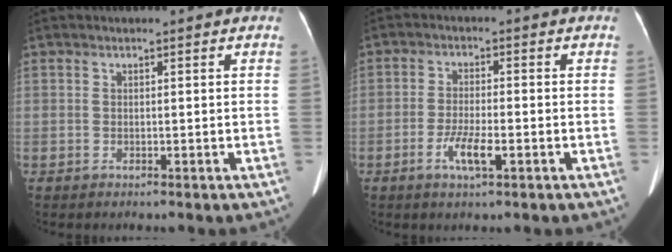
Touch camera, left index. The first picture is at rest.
{"total": 4.6, "force": [-2.1, 0.8, 4.0], "torque": [-0.082, -0.003, -0.038]}